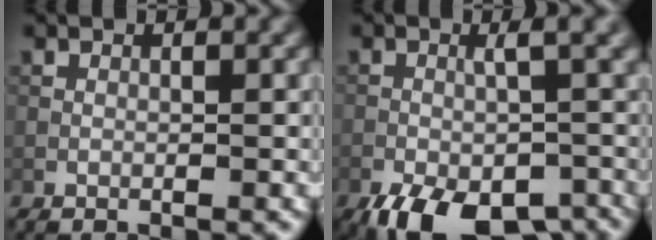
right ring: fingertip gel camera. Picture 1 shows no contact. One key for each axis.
{"total": 9.1, "fx": -5.1, "fy": 3.1, "fz": 6.8, "tx": -0.112, "ty": -0.022, "tz": -0.073}